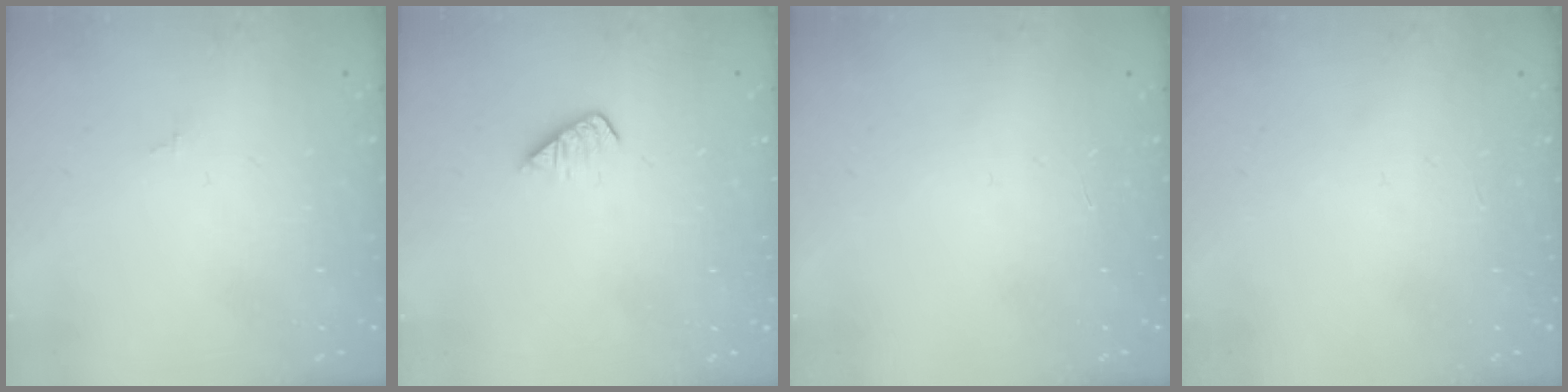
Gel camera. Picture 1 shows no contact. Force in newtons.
{"total": 1.6, "press": 1.5, "slide": 0.3}
{"total": 0.0}
{"total": 0.0}